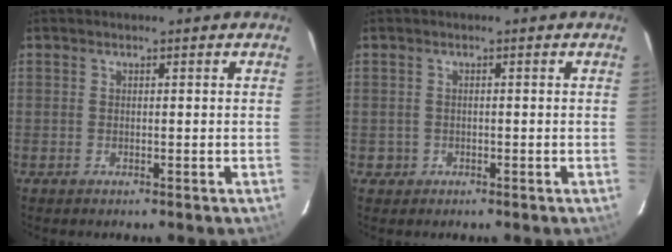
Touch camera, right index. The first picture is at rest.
{"total": 1.7, "force": [-0.5, 1.7, -0.1], "torque": [-0.002, 0.004, -0.001]}